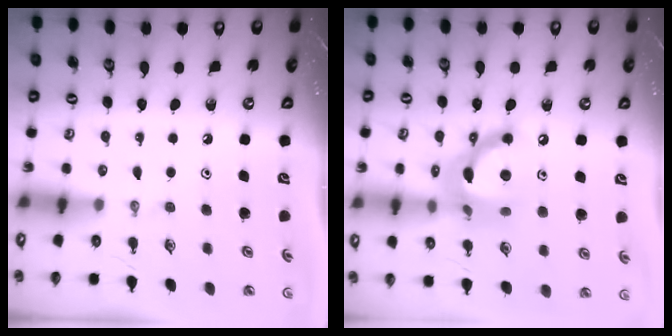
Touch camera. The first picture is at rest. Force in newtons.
{"total": 13.7, "press": 13.7, "slide": 0.9}